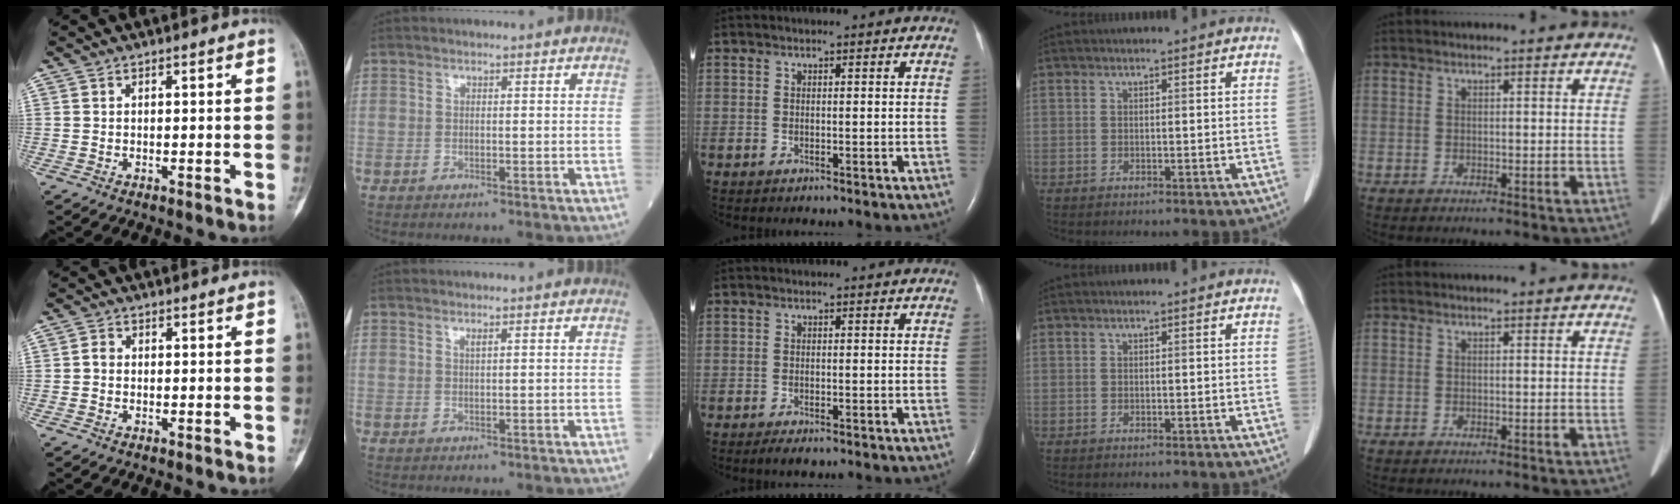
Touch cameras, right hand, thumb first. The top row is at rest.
{"thumb": {"total": 1.4, "force": [-0.2, 1.2, 0.8], "torque": [-0.009, 0.004, -0.007]}, "index": {"total": 0.6, "force": [0.4, 0.0, 0.5], "torque": [-0.011, -0.002, 0.007]}, "middle": {"total": 1.8, "force": [-1.2, 0.4, 1.2], "torque": [-0.025, -0.006, -0.019]}}